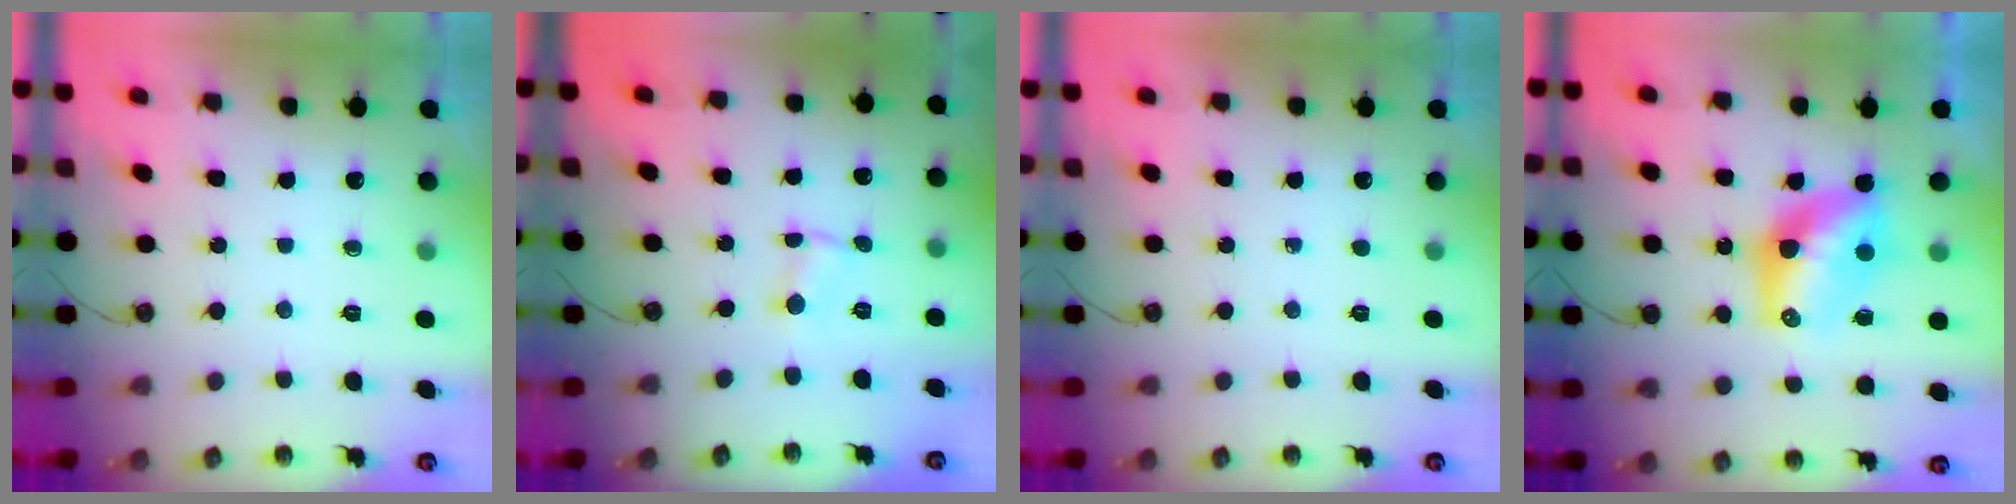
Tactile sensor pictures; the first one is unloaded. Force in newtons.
{"total": 0.8, "press": 0.8, "slide": 0.1}
{"total": 0.0}
{"total": 10.5, "press": 10.4, "slide": 0.9}